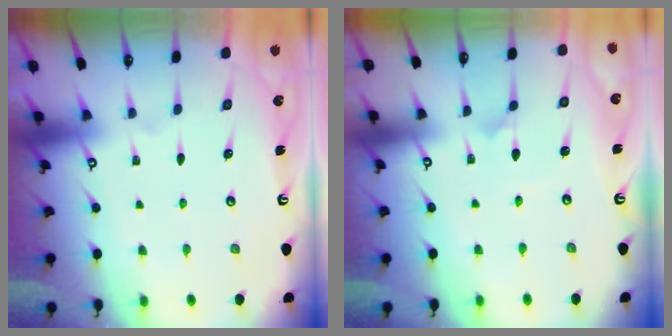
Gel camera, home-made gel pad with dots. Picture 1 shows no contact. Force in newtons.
{"total": 1.9, "press": 1.9, "slide": 0.2}